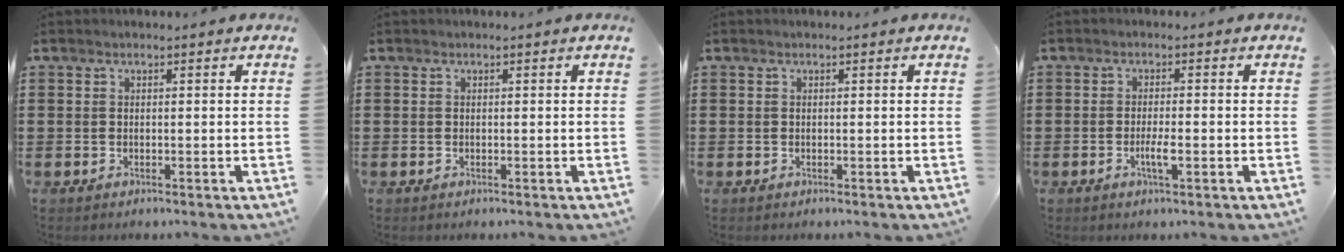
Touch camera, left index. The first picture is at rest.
{"total": 0.0}
{"total": 0.0}
{"total": 3.0, "force": [-0.9, 0.4, 2.8], "torque": [-0.056, -0.002, -0.017]}